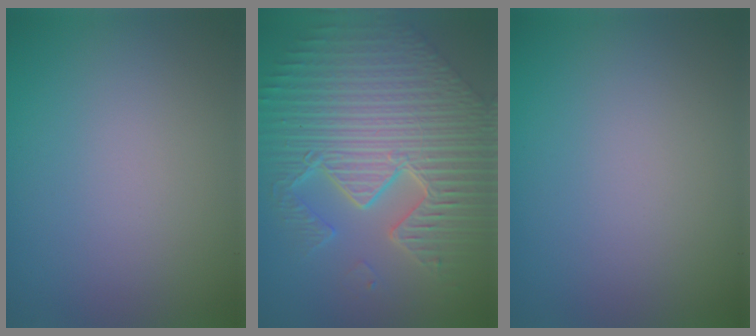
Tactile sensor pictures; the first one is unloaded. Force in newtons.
{"total": 11.4, "press": 7.4, "slide": 8.7}
{"total": 0.0}